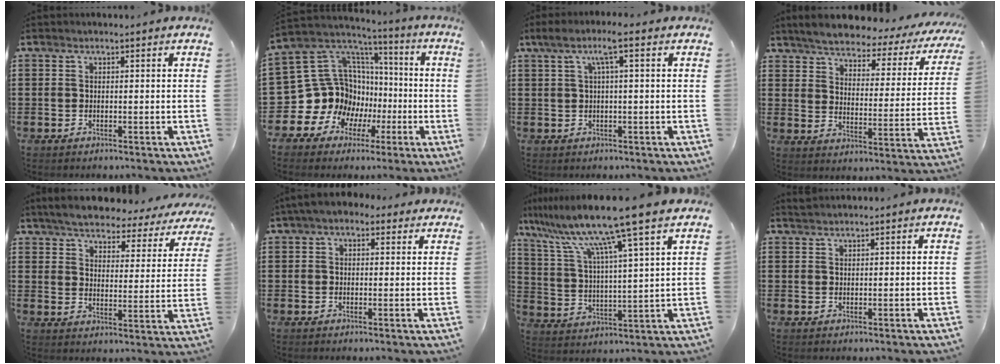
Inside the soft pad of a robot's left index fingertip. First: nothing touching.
{"total": 16.0, "force": [-2.4, 14.8, 5.7], "torque": [-0.184, -0.033, -0.009]}
{"total": 4.0, "force": [1.0, 0.2, 3.9], "torque": [-0.076, 0.004, 0.014]}
{"total": 4.2, "force": [4.0, 0.7, 1.2], "torque": [-0.048, -0.032, 0.060]}
{"total": 5.0, "force": [4.8, 0.7, 1.2], "torque": [-0.050, -0.030, 0.079]}
{"total": 2.9, "force": [1.7, 1.8, 1.5], "torque": [-0.035, 0.009, 0.030]}
{"total": 12.0, "force": [9.6, -0.8, 7.1], "torque": [-0.175, -0.055, 0.153]}
{"total": 1.1, "force": [1.1, 0.0, 0.2], "torque": [-0.004, 0.000, 0.022]}